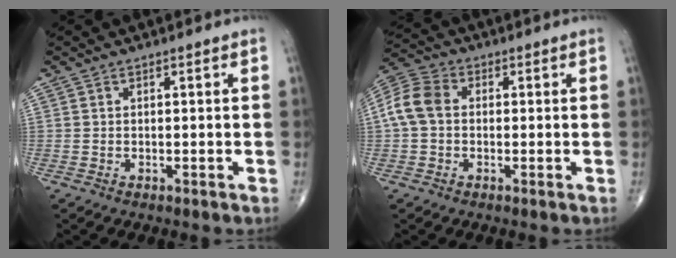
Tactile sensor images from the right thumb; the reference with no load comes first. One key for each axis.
{"total": 7.6, "fx": 0.4, "fy": 5.8, "fz": 4.9, "tx": -0.101, "ty": 0.025, "tz": -0.001}